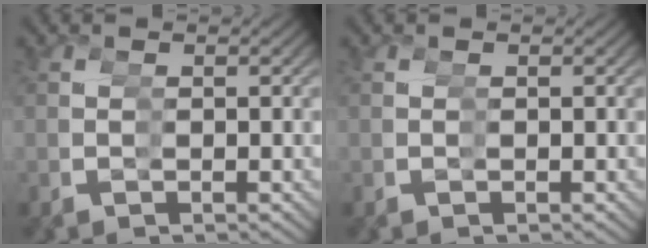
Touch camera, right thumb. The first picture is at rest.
{"total": 0.0}